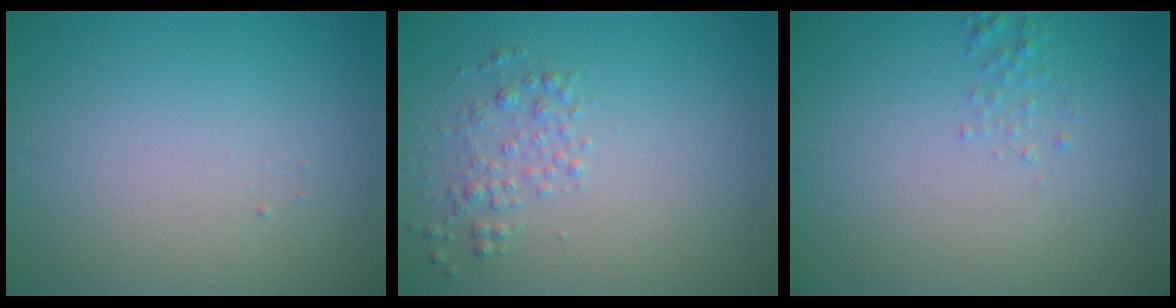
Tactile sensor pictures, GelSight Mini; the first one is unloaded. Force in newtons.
{"total": 1.7, "press": 1.7, "slide": 0.1}
{"total": 0.8, "press": 0.8, "slide": 0.1}